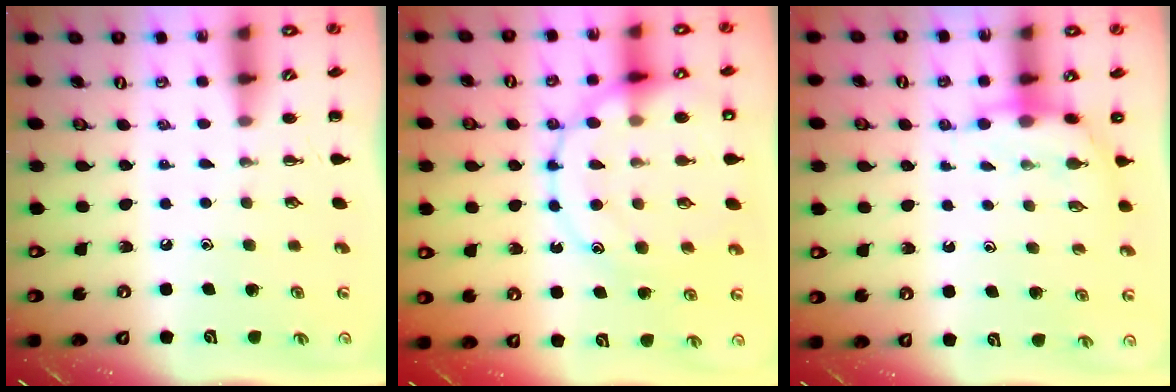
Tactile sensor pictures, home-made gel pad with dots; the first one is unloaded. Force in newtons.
{"total": 19.3, "press": 19.2, "slide": 2.0}
{"total": 6.3, "press": 6.2, "slide": 1.4}